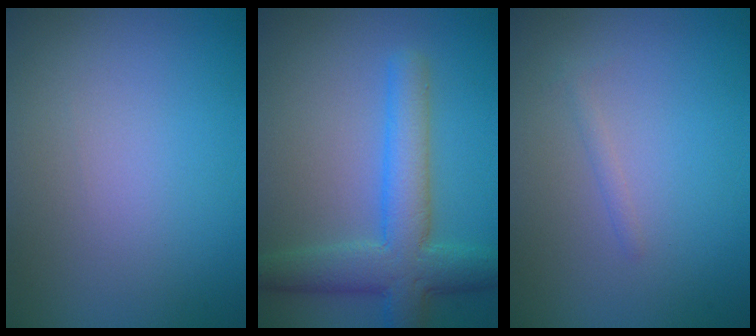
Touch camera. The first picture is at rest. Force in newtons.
{"total": 6.1, "press": 6.1, "slide": 0.1}
{"total": 0.6, "press": 0.6, "slide": 0.0}